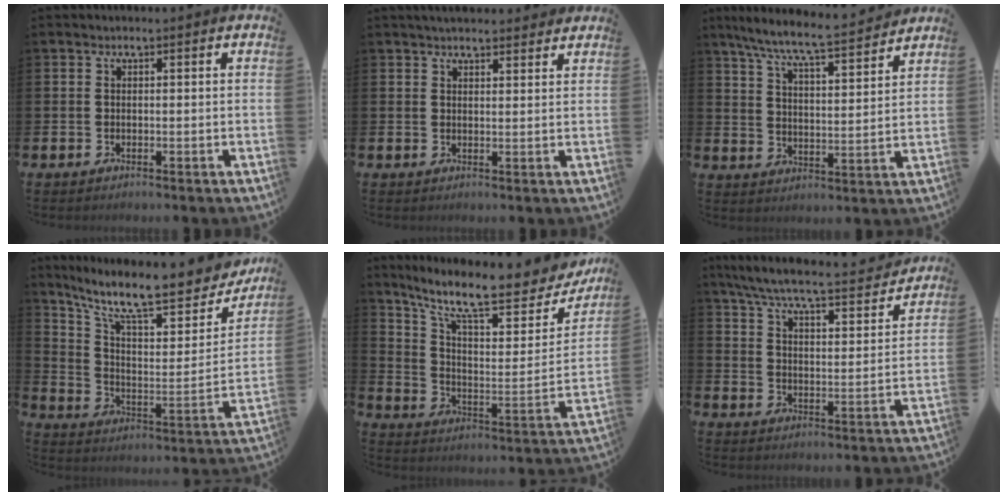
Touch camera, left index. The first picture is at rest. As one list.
[{"total": 3.0, "force": [2.9, 0.5, 0.4], "torque": [-0.004, -0.014, 0.051]}, {"total": 7.9, "force": [7.4, 0.3, 3.0], "torque": [-0.089, -0.049, 0.127]}, {"total": 12.2, "force": [10.0, 2.8, 6.3], "torque": [-0.144, -0.075, 0.166]}, {"total": 11.9, "force": [9.7, 2.7, 6.4], "torque": [-0.143, -0.071, 0.160]}, {"total": 7.1, "force": [6.4, 0.5, 3.1], "torque": [-0.089, -0.046, 0.105]}]